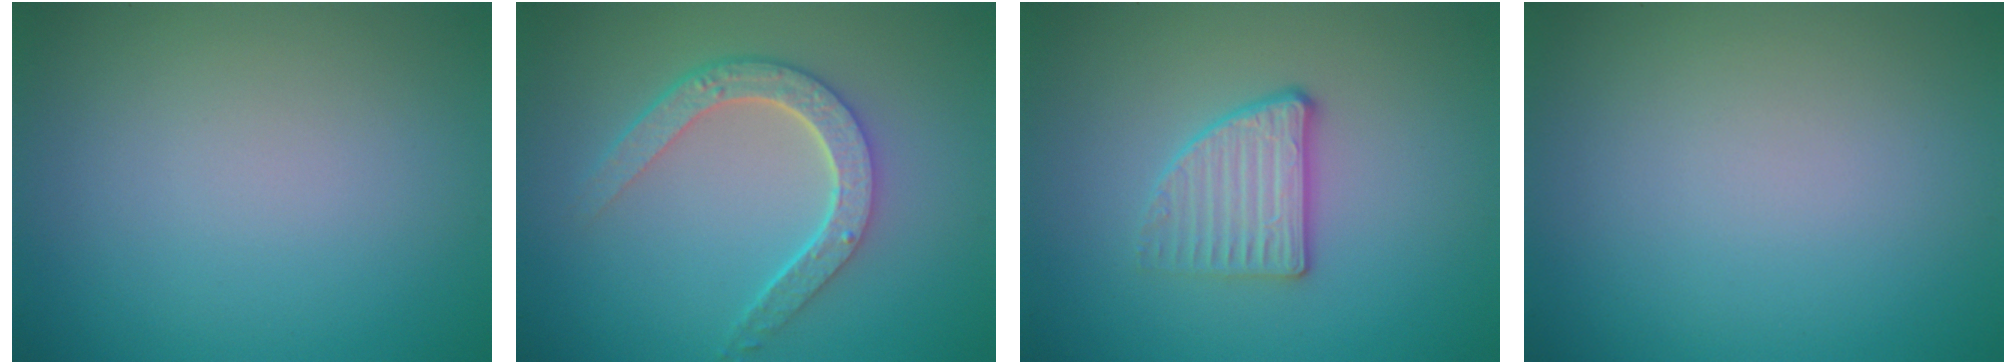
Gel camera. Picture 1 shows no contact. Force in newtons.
{"total": 4.4, "press": 3.4, "slide": 2.7}
{"total": 2.7, "press": 2.4, "slide": 1.1}
{"total": 0.0}